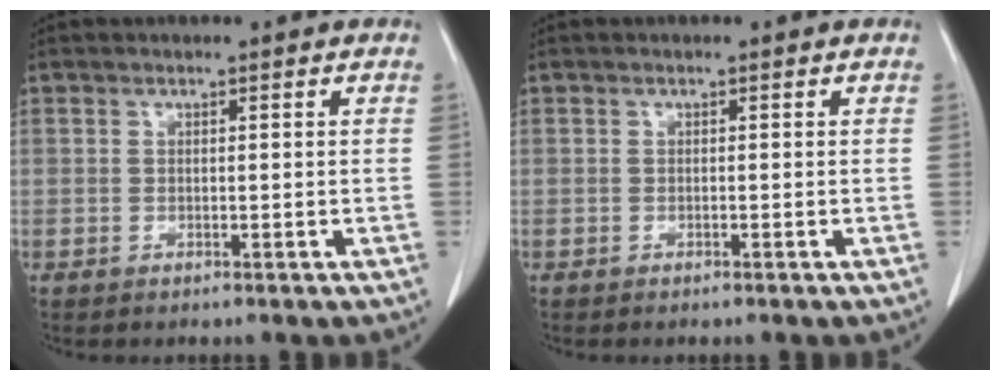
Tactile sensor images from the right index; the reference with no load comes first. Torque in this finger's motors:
{"motor_torque": [-0.02, 0.04, 0.03, 0.01]}